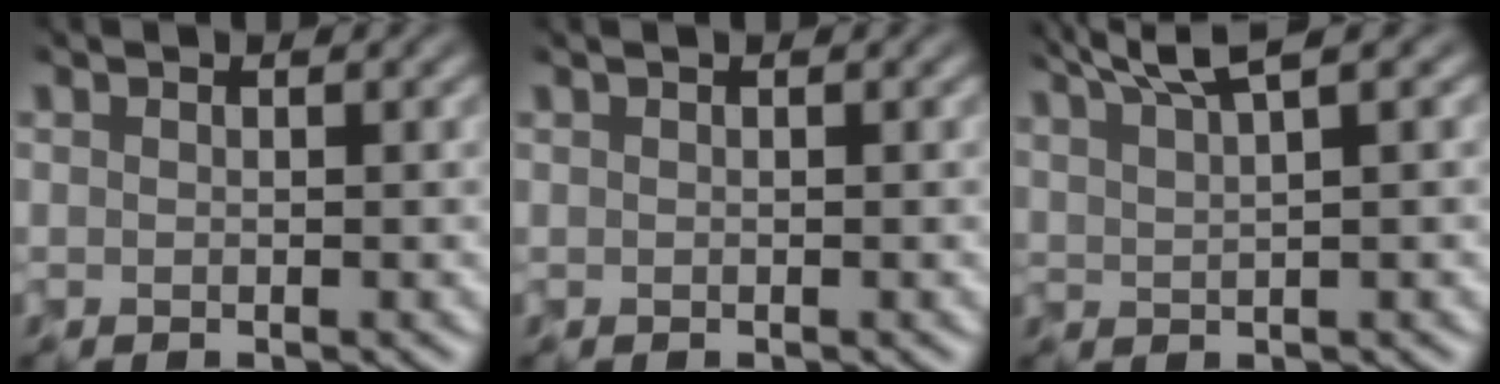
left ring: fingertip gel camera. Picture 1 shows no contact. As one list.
[{"total": 1.0, "force": [0.6, 0.5, 0.7], "torque": [-0.002, 0.005, -0.005]}, {"total": 4.4, "force": [3.0, 0.7, 3.0], "torque": [-0.058, 0.017, 0.053]}]